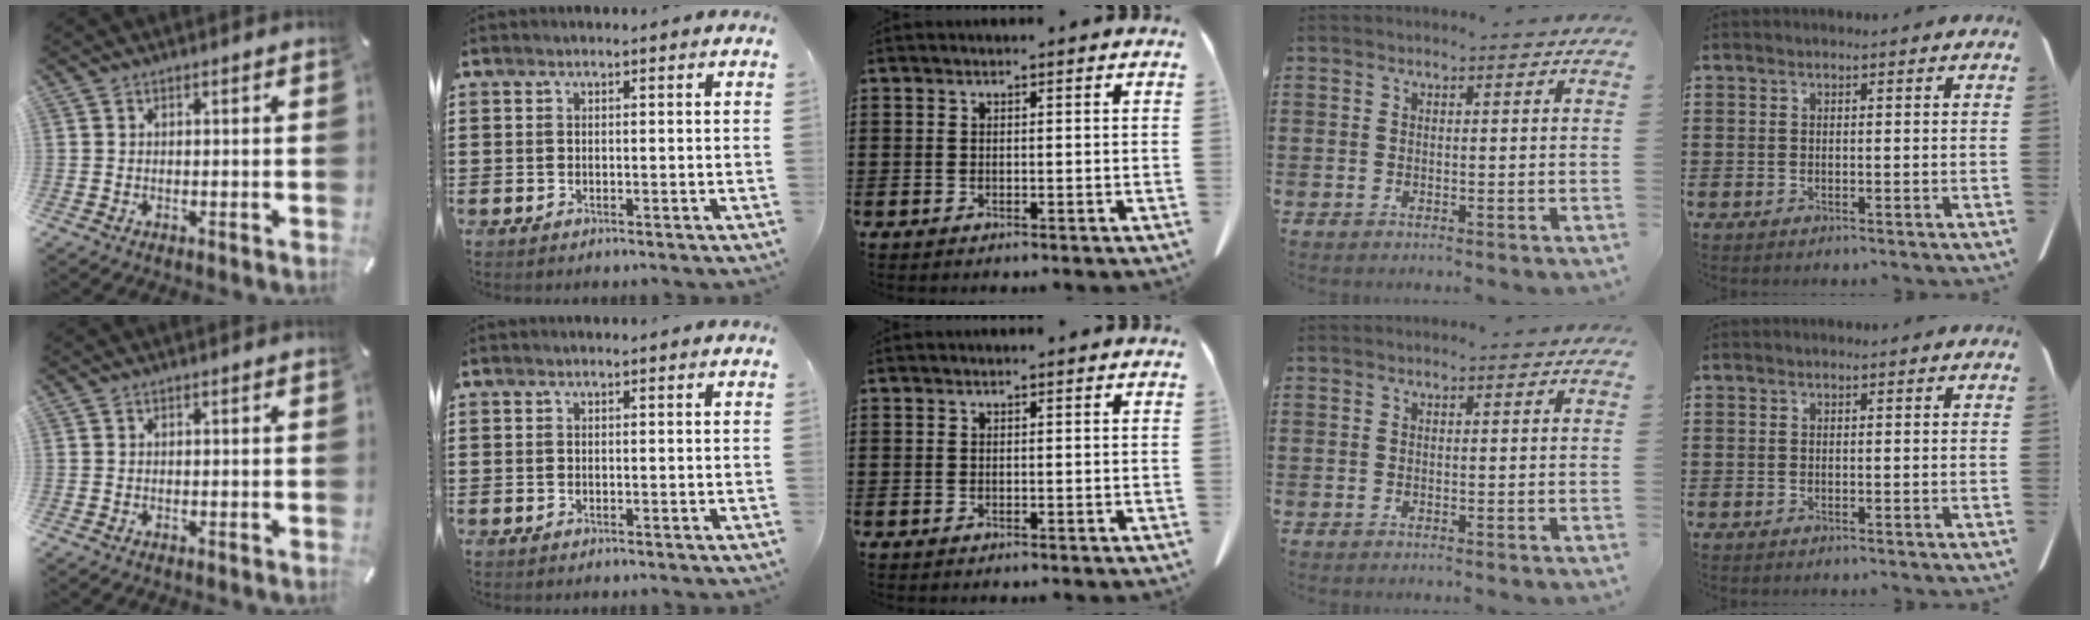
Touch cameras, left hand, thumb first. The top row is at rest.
{}